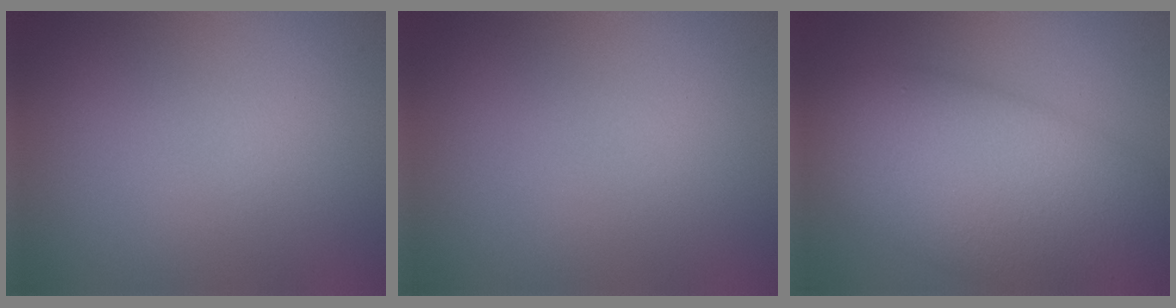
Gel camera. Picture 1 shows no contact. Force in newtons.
{"total": 0.0}
{"total": 12.2, "press": 12.2, "slide": 0.6}